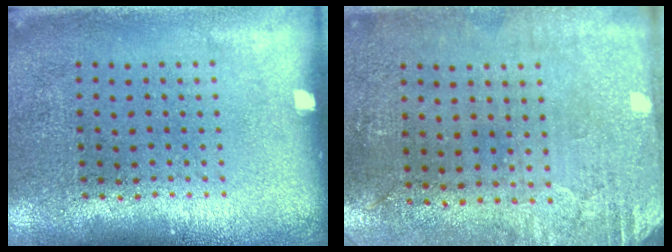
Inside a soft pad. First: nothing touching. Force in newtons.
{"total": 2.8, "press": 2.4, "slide": 1.5}